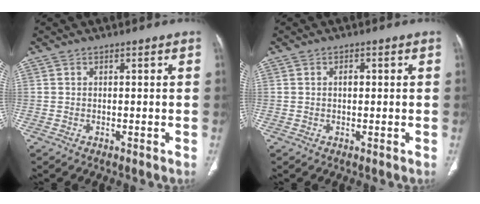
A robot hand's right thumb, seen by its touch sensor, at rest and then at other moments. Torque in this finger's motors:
{"motor_torque": [0.17, 1.12, 0.48, -0.29, 0.00]}